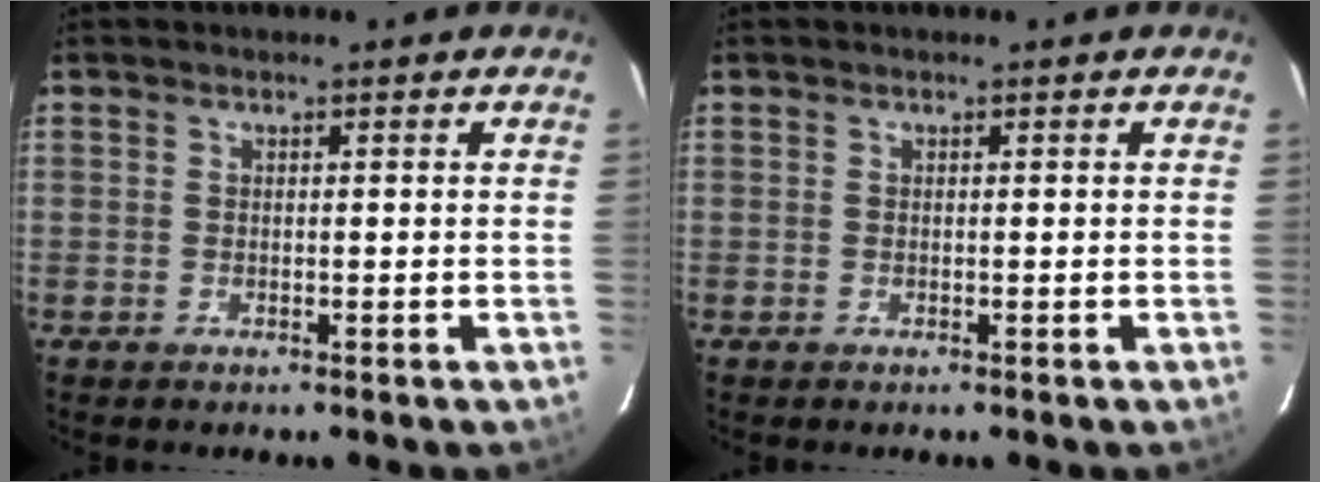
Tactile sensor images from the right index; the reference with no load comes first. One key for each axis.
{"total": 0.0}